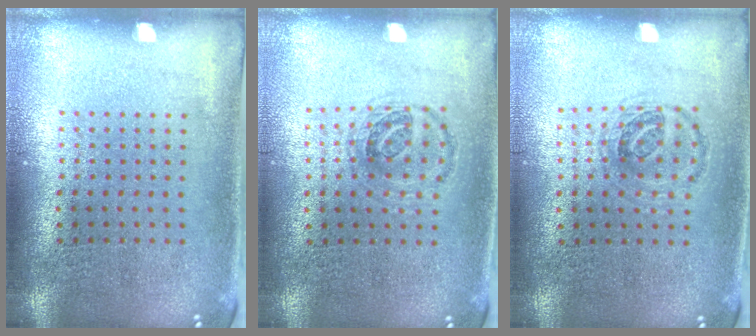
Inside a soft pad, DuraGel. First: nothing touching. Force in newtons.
{"total": 1.0, "press": 0.9, "slide": 0.2}
{"total": 1.0, "press": 0.9, "slide": 0.2}